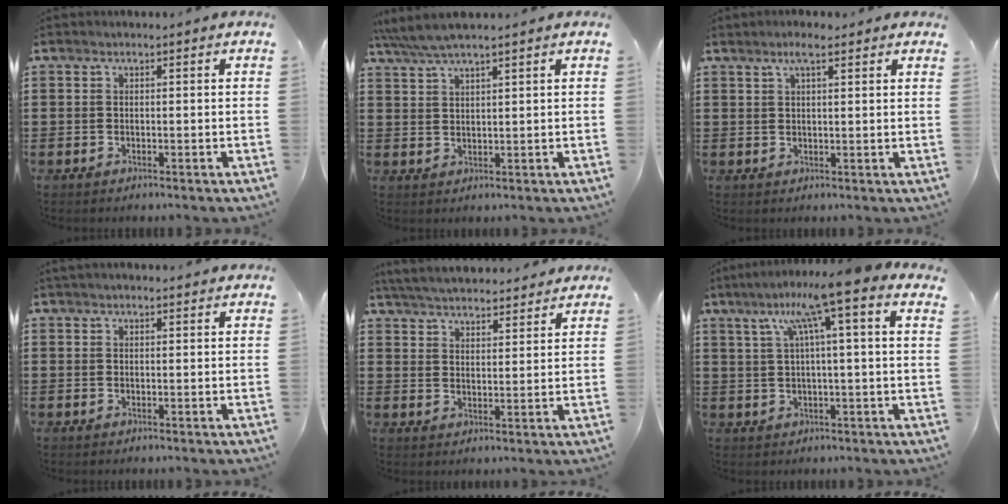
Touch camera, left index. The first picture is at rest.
{"total": 3.5, "force": [3.0, 0.2, 1.8], "torque": [-0.042, -0.003, 0.055]}
{"total": 3.4, "force": [2.5, 0.5, 2.3], "torque": [-0.049, 0.004, 0.044]}
{"total": 1.4, "force": [1.3, 0.2, 0.3], "torque": [-0.009, 0.003, 0.025]}
{"total": 4.9, "force": [4.9, 0.4, 0.6], "torque": [-0.032, -0.022, 0.086]}
{"total": 9.6, "force": [5.0, -0.3, 8.2], "torque": [-0.161, -0.013, 0.077]}